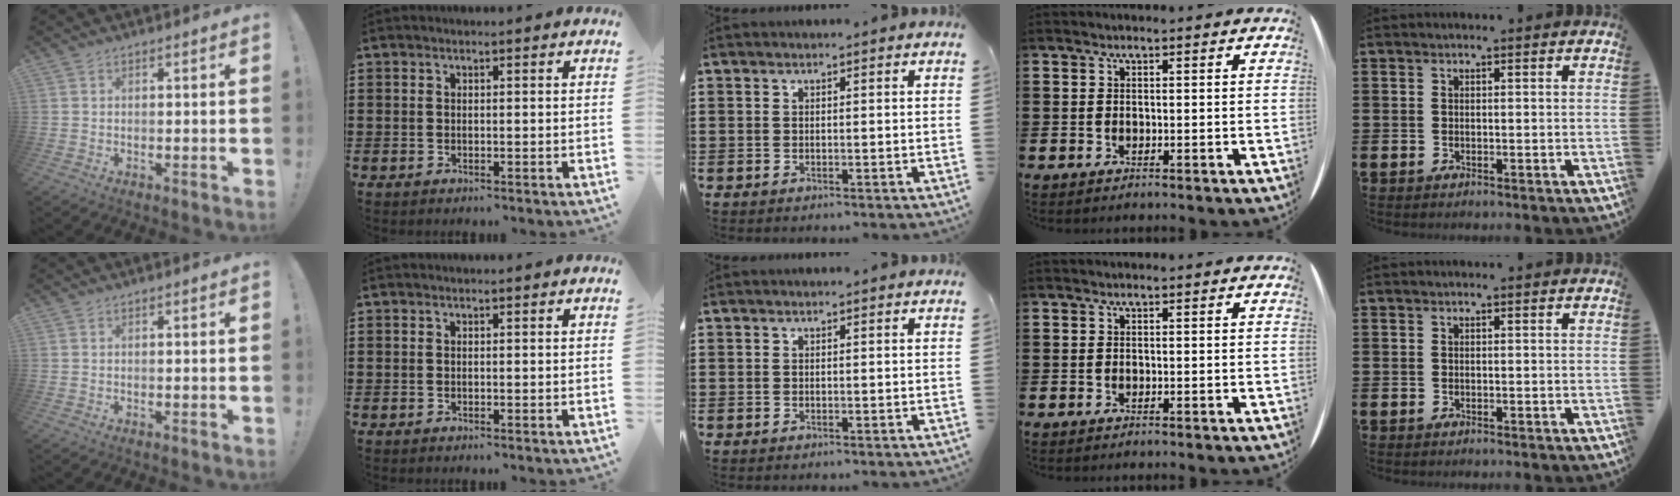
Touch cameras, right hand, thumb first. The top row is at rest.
{}